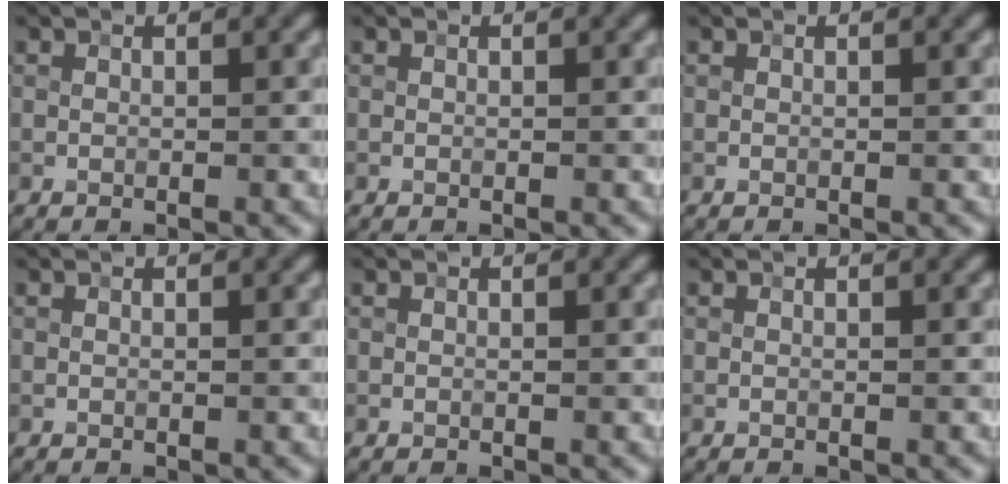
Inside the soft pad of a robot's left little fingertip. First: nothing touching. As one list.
[{"total": 0.0}, {"total": 0.0}, {"total": 0.0}, {"total": 0.0}, {"total": 0.0}]